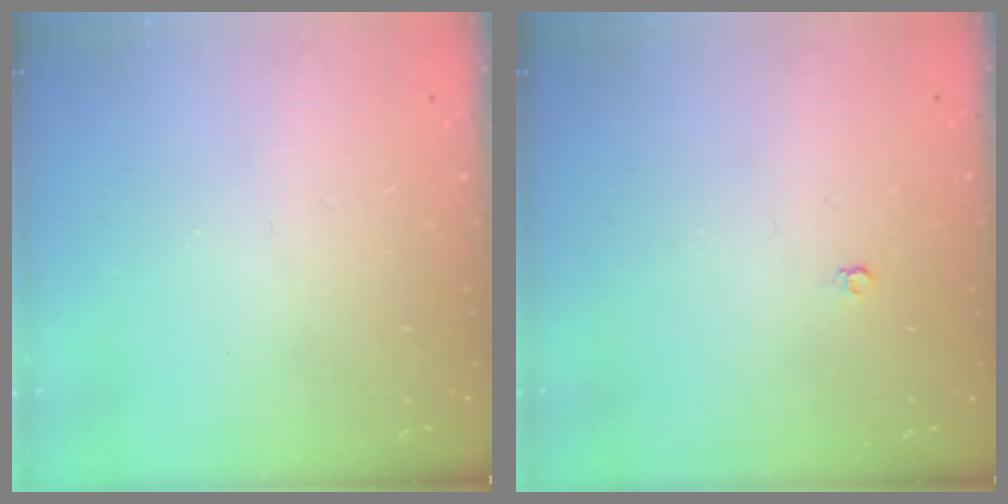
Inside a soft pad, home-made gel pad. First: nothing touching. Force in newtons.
{"total": 3.6, "press": 3.6, "slide": 0.6}